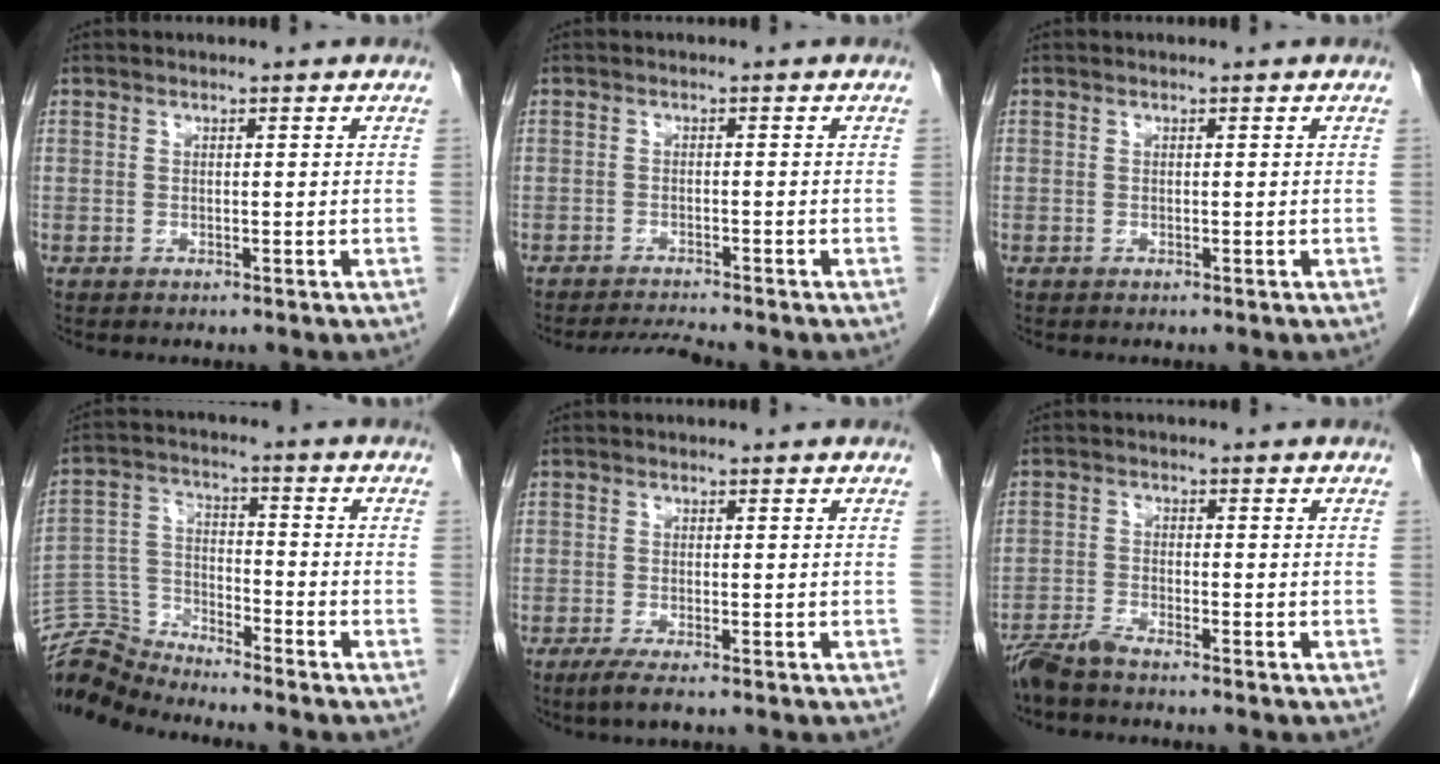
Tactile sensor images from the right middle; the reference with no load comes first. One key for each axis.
{"total": 3.2, "fx": -3.0, "fy": -1.0, "fz": 0.5, "tx": -0.018, "ty": -0.020, "tz": -0.051}
{"total": 0.0}
{"total": 8.0, "fx": -7.8, "fy": -0.6, "fz": -1.2, "tx": 0.016, "ty": 0.020, "tz": -0.152}
{"total": 2.4, "fx": -1.6, "fy": 0.1, "fz": 1.8, "tx": -0.039, "ty": -0.009, "tz": -0.033}
{"total": 3.6, "fx": -3.3, "fy": -0.2, "fz": 1.4, "tx": -0.030, "ty": -0.013, "tz": -0.069}